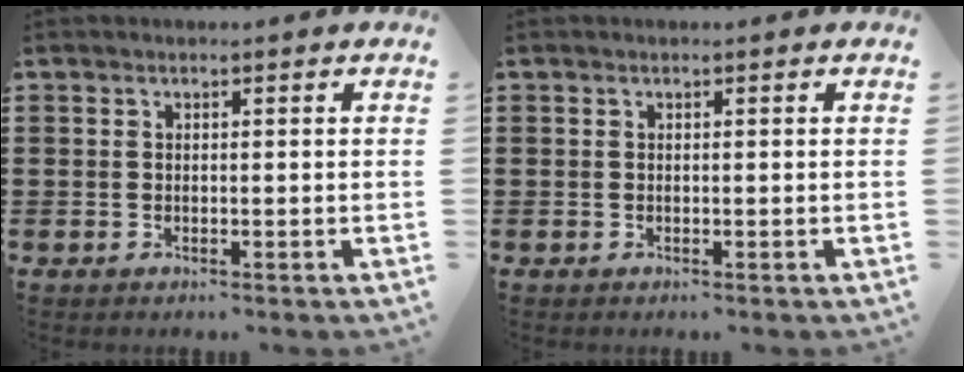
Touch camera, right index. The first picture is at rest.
{"total": 0.0}